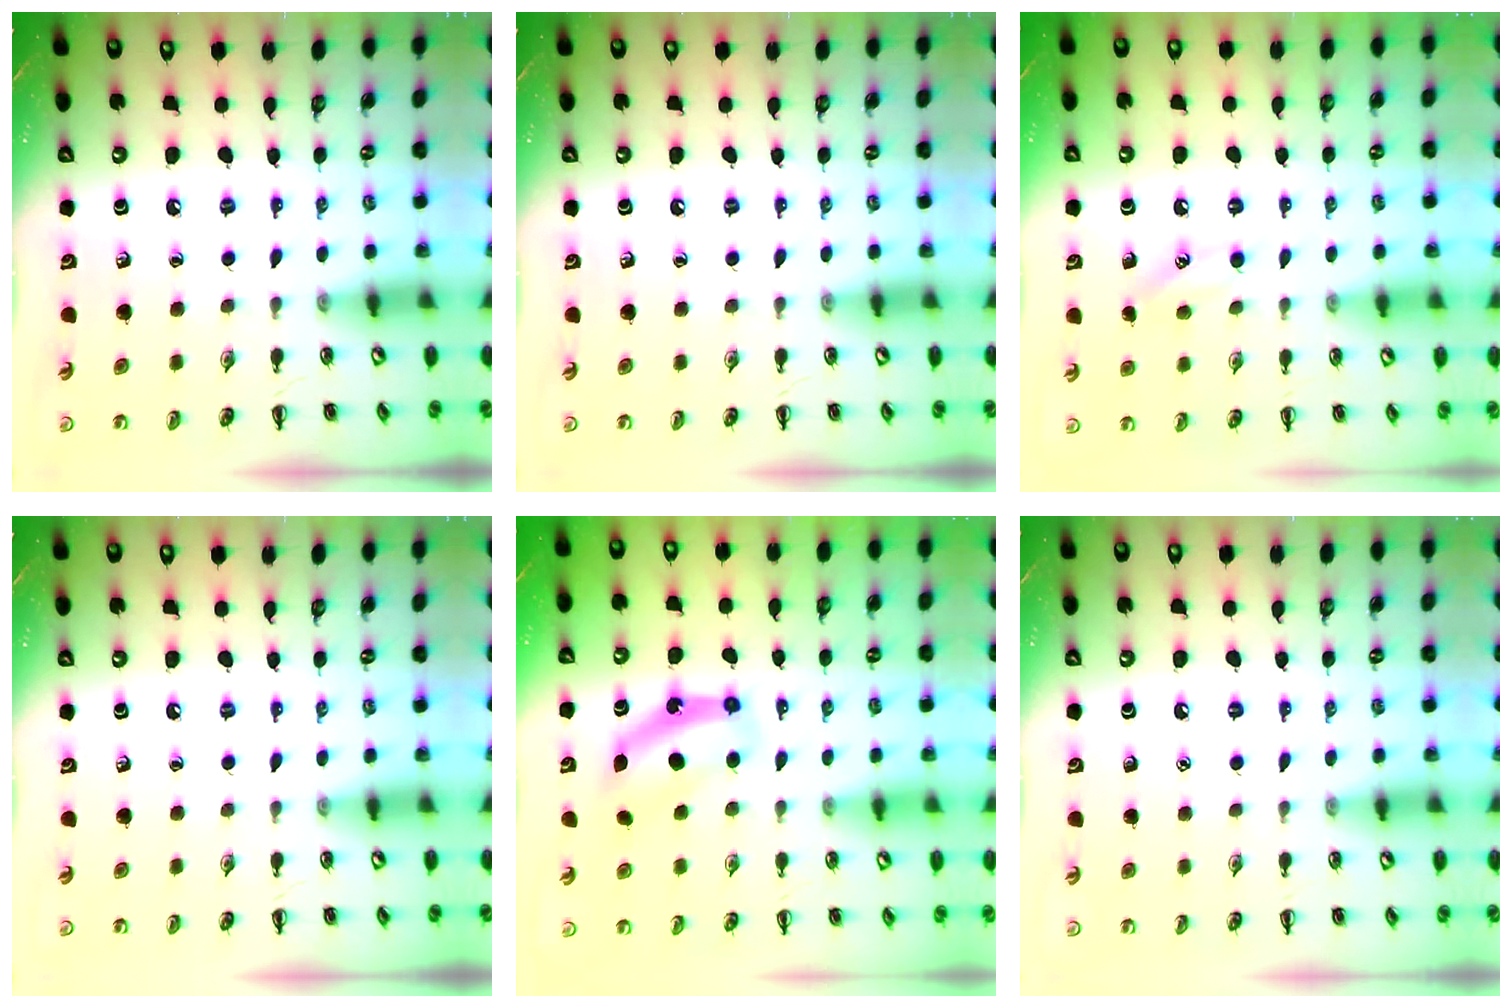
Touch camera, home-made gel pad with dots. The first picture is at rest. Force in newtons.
{"total": 0.0}
{"total": 6.8, "press": 6.6, "slide": 2.0}
{"total": 0.0}
{"total": 7.2, "press": 7.2, "slide": 0.2}
{"total": 1.5, "press": 1.4, "slide": 0.1}